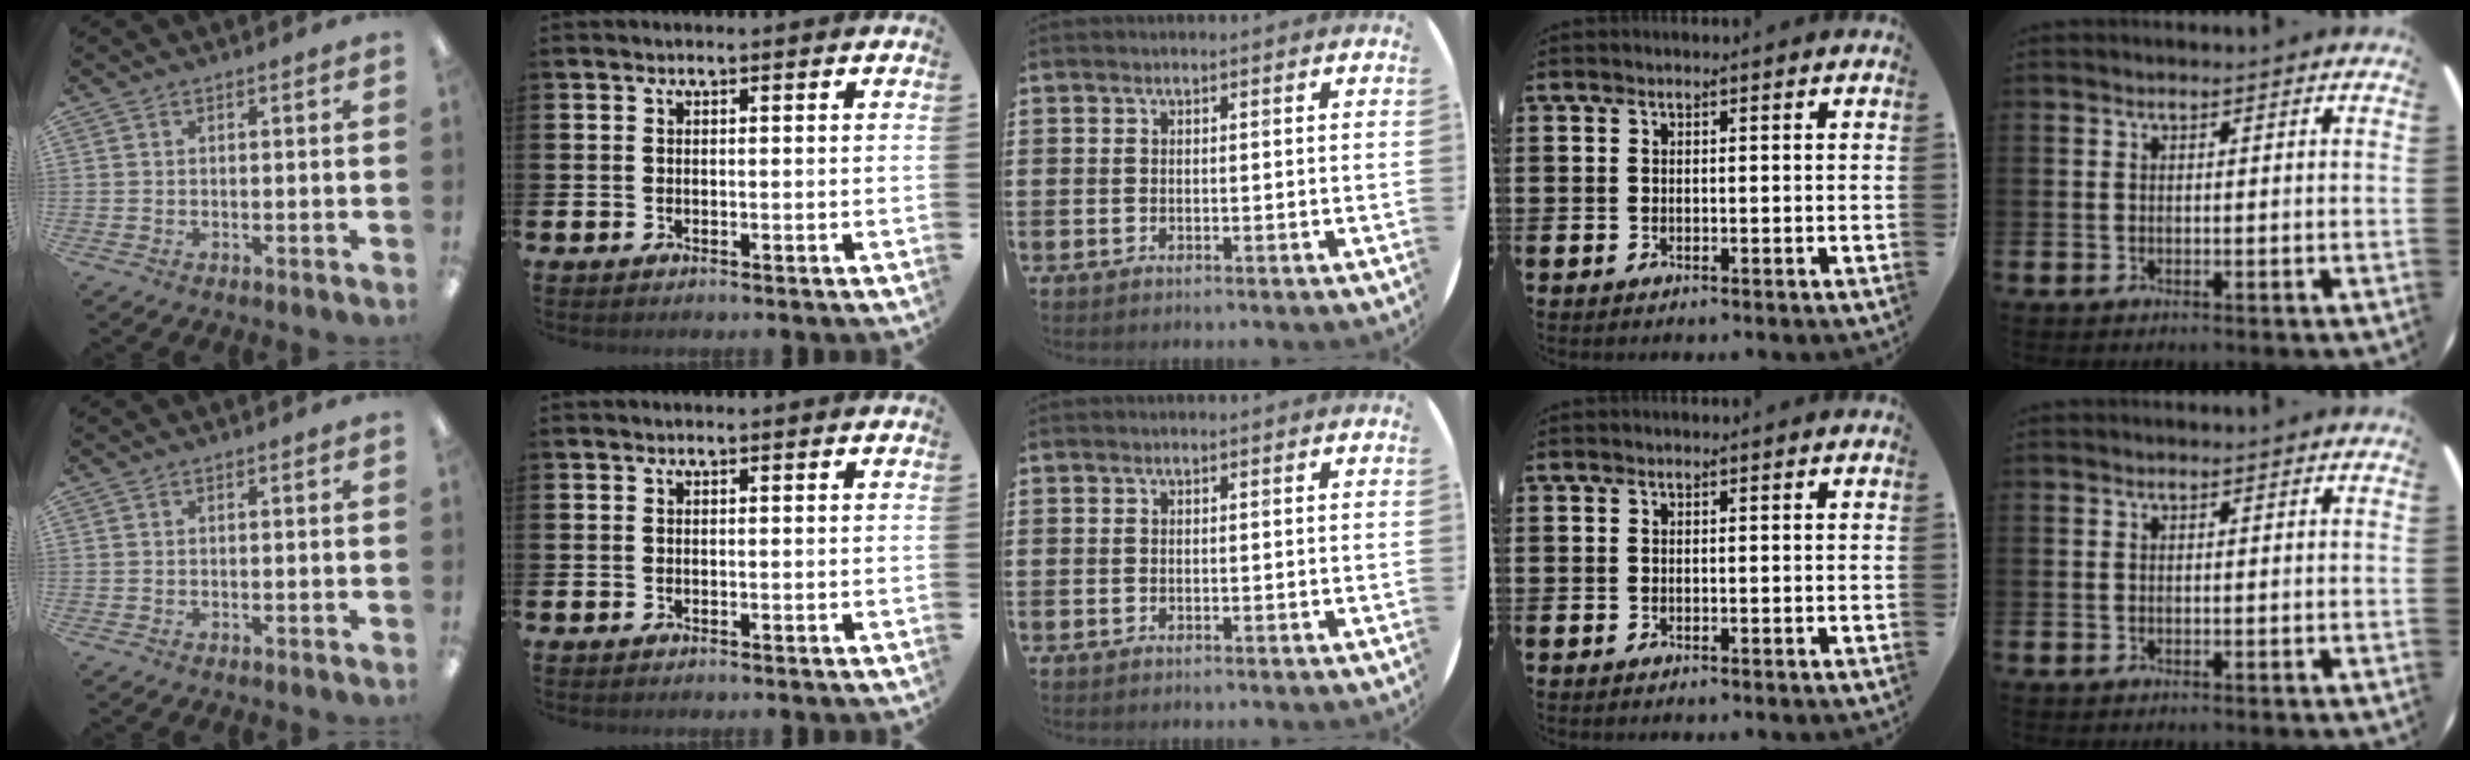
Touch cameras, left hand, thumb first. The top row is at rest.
{}